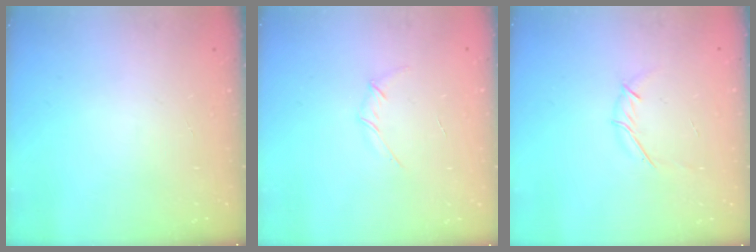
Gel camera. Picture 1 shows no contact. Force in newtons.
{"total": 4.1, "press": 4.0, "slide": 1.0}
{"total": 4.0, "press": 3.9, "slide": 1.0}